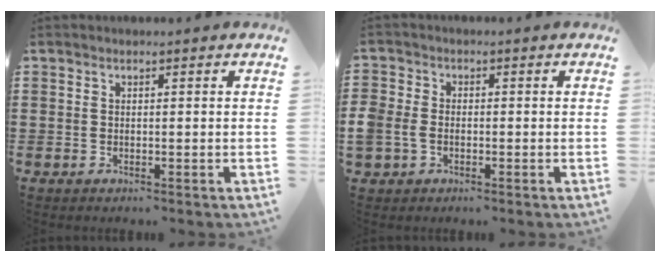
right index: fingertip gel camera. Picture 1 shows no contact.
{"total": 2.9, "force": [-1.0, 2.2, 1.6], "torque": [-0.053, -0.004, -0.026]}